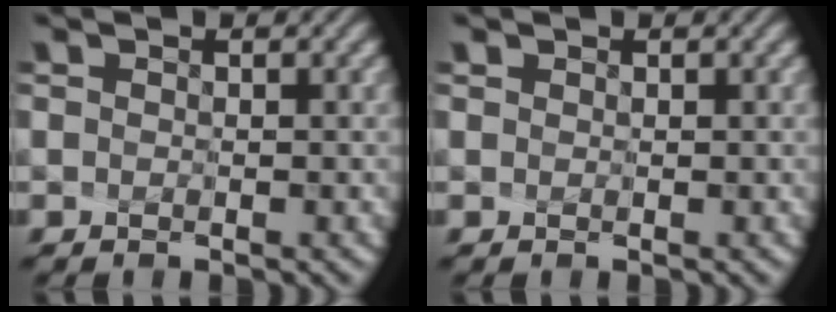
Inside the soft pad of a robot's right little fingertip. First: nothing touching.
{"total": 0.0}